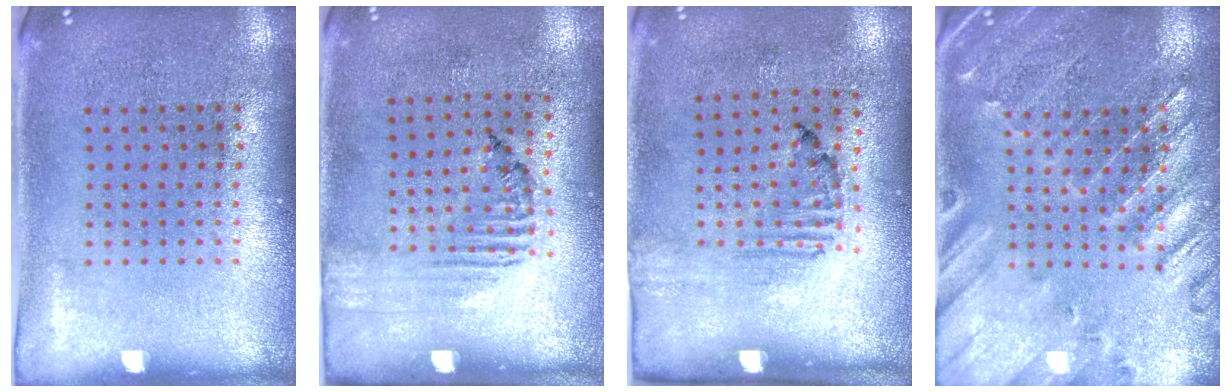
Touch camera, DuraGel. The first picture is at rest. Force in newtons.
{"total": 1.5, "press": 0.9, "slide": 1.2}
{"total": 1.7, "press": 1.0, "slide": 1.3}
{"total": 0.6, "press": 0.5, "slide": 0.4}